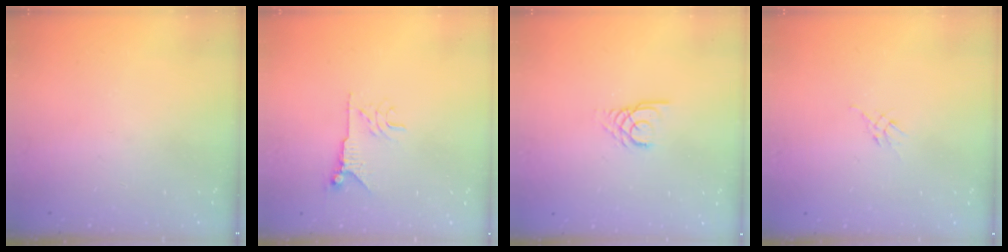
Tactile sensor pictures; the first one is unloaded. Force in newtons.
{"total": 7.3, "press": 7.3, "slide": 0.6}
{"total": 1.3, "press": 1.3, "slide": 0.2}
{"total": 2.6, "press": 2.5, "slide": 0.7}